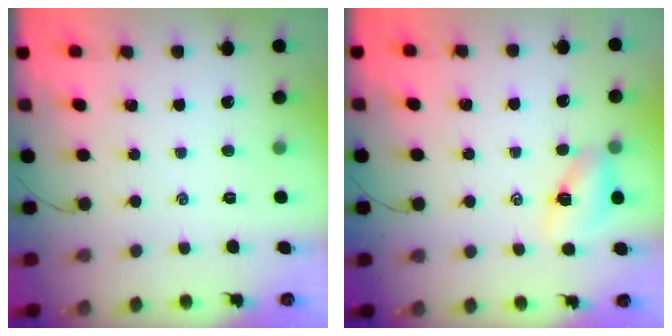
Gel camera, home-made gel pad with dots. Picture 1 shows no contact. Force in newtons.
{"total": 6.0, "press": 5.9, "slide": 0.8}